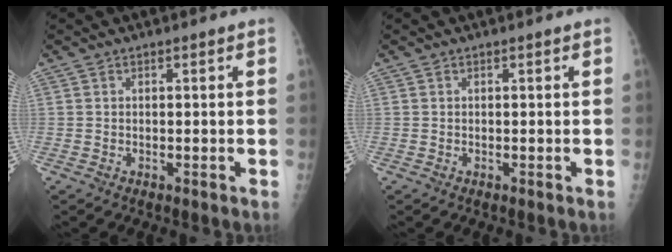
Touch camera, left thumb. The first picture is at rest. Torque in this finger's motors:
{"motor_torque": [0.06, 0.10, -0.13, -0.10, 0.00]}